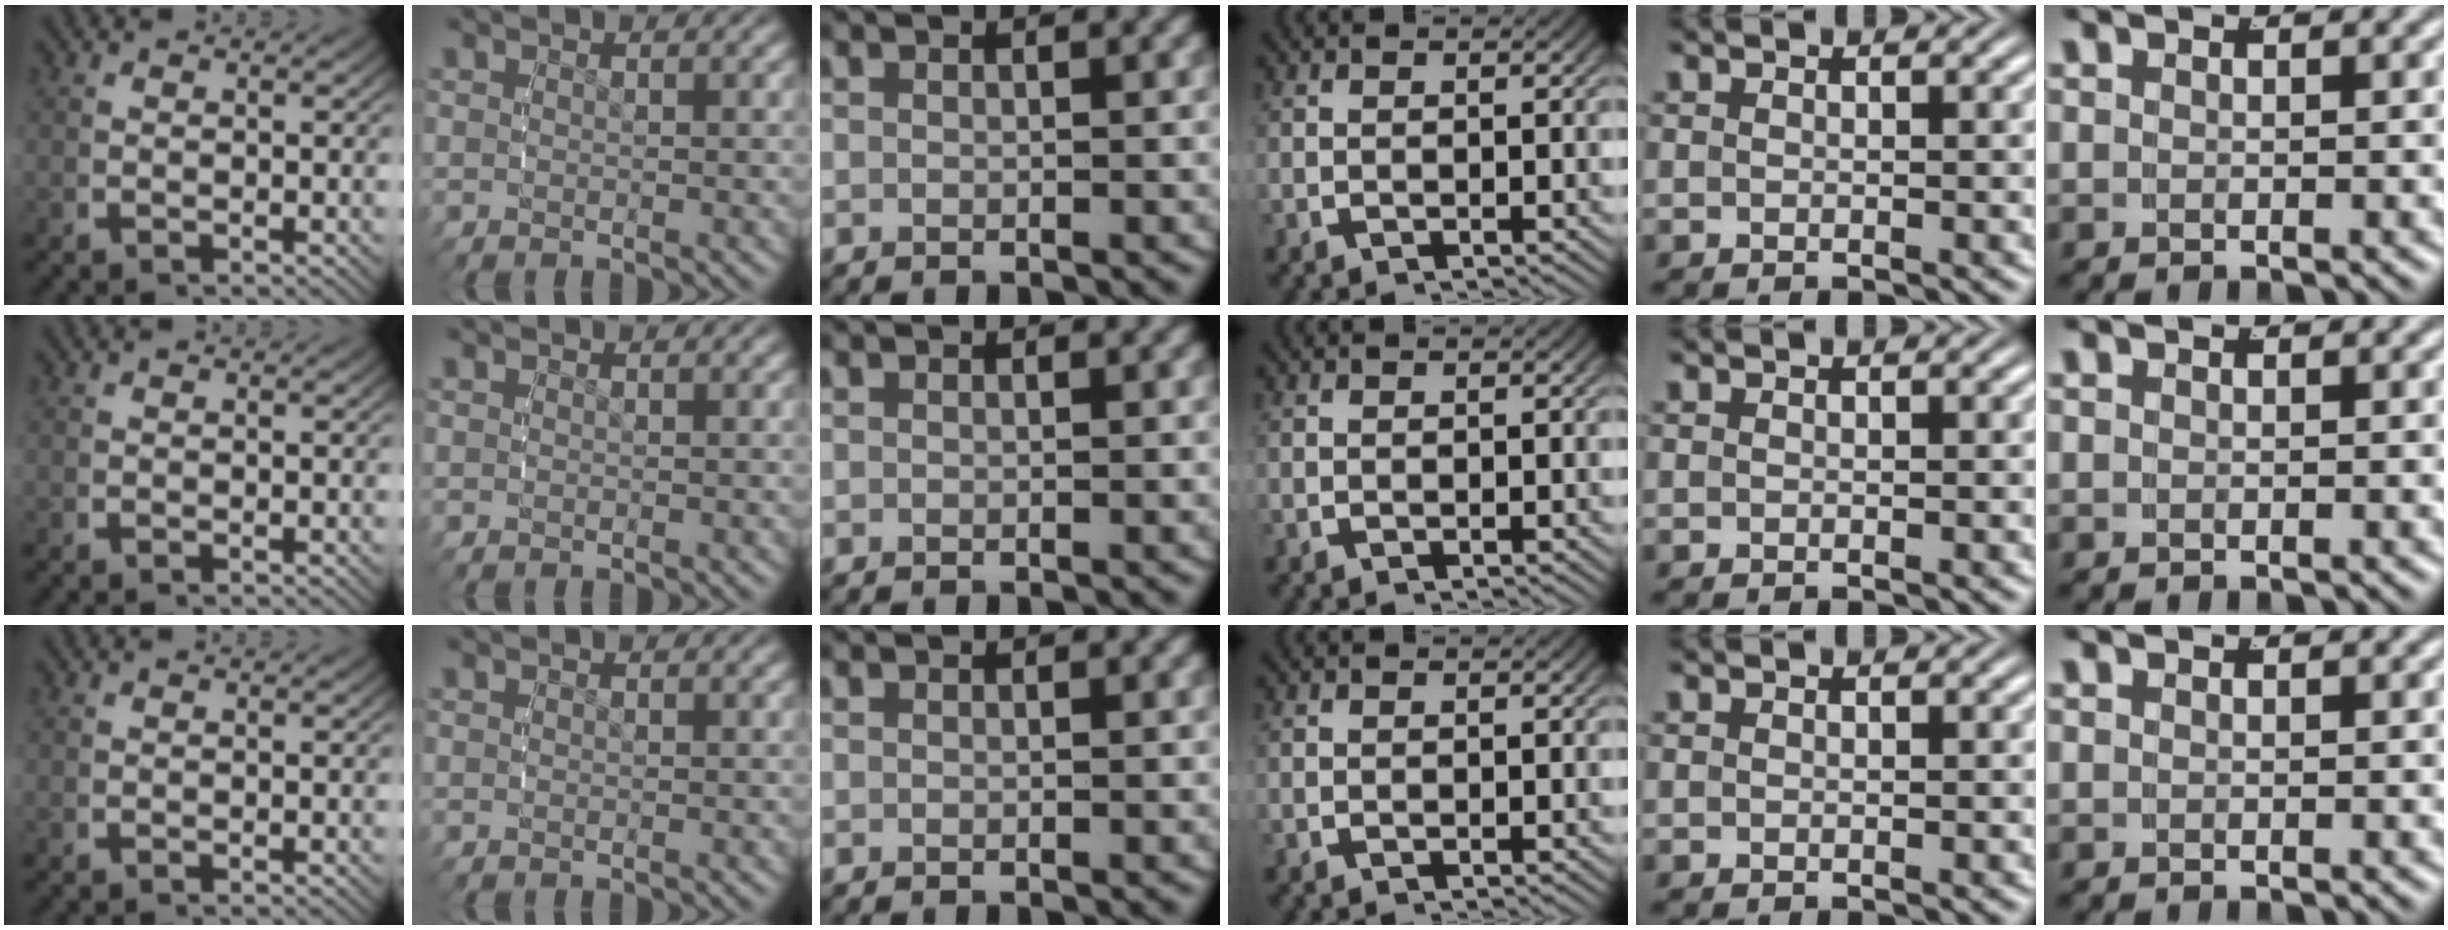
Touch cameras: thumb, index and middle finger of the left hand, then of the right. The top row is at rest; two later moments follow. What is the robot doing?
{"motion": "reach", "object": "plastic wrap"}